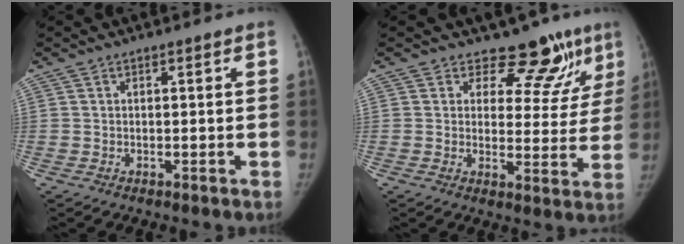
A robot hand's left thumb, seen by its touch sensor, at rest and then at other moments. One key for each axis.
{"total": 9.7, "fx": 7.6, "fy": 5.2, "fz": 3.0, "tx": 0.007, "ty": -0.055, "tz": 0.085}